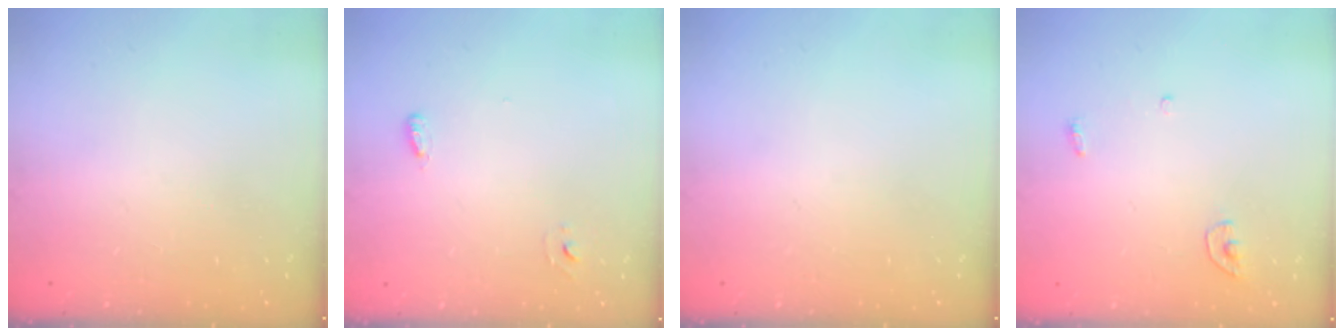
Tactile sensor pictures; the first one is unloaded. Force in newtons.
{"total": 2.6, "press": 2.5, "slide": 0.6}
{"total": 0.0}
{"total": 3.4, "press": 3.4, "slide": 0.3}